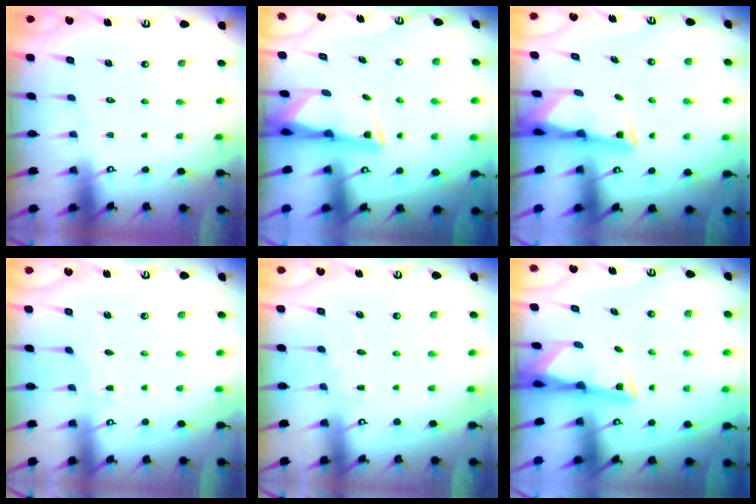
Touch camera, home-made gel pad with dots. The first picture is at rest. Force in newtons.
{"total": 3.0, "press": 2.9, "slide": 0.5}
{"total": 2.7, "press": 2.6, "slide": 0.7}
{"total": 2.3, "press": 2.3, "slide": 0.3}
{"total": 2.8, "press": 2.8, "slide": 0.4}
{"total": 3.0, "press": 2.9, "slide": 0.6}